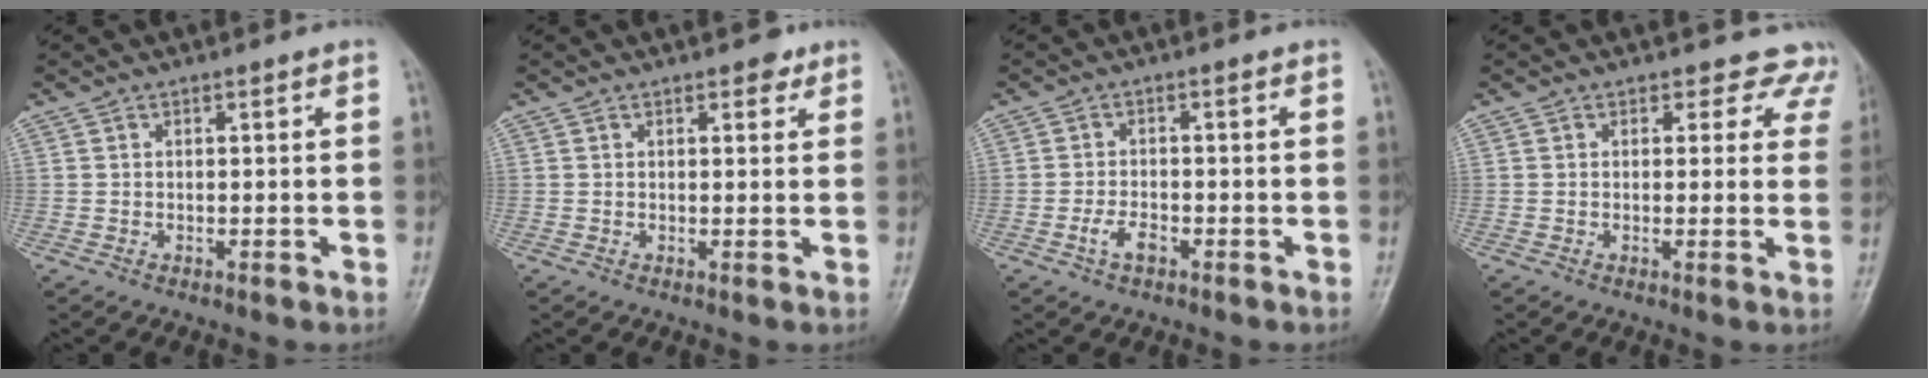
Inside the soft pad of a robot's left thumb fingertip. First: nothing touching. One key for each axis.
{"total": 2.1, "fx": 1.4, "fy": 1.1, "fz": 1.1, "tx": -0.001, "ty": -0.005, "tz": 0.014}
{"total": 3.2, "fx": -1.6, "fy": 1.6, "fz": 2.2, "tx": -0.045, "ty": 0.010, "tz": -0.030}
{"total": 6.2, "fx": 5.1, "fy": 3.5, "fz": 0.0, "tx": 0.052, "ty": -0.020, "tz": 0.027}